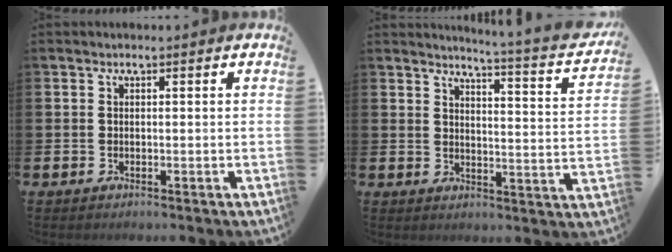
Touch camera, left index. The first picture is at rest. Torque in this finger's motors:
{"motor_torque": [-0.57, -0.61, -0.82, 0.01]}